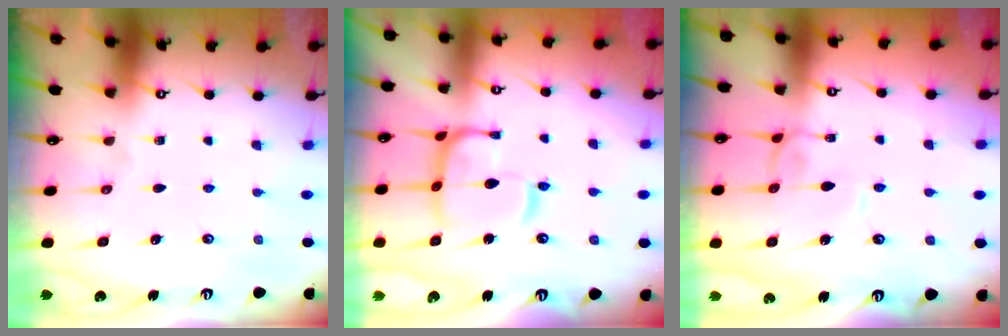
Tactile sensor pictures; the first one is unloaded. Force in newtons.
{"total": 8.8, "press": 8.8, "slide": 0.8}
{"total": 2.6, "press": 2.6, "slide": 0.2}